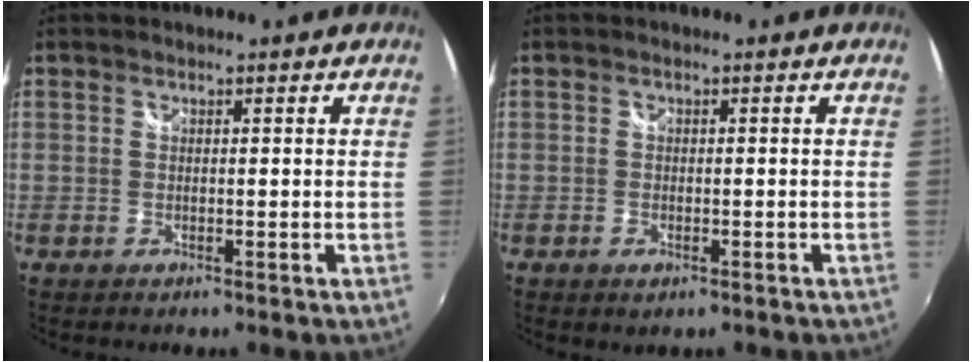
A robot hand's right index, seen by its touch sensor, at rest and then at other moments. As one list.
[{"total": 1.7, "force": [-0.8, 1.1, 1.0], "torque": [-0.018, -0.004, -0.012]}]